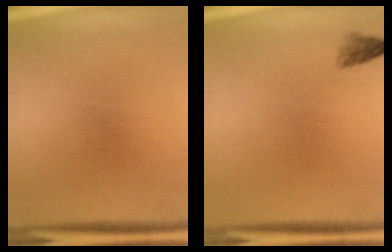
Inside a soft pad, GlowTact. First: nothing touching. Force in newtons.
{"total": 1.5}